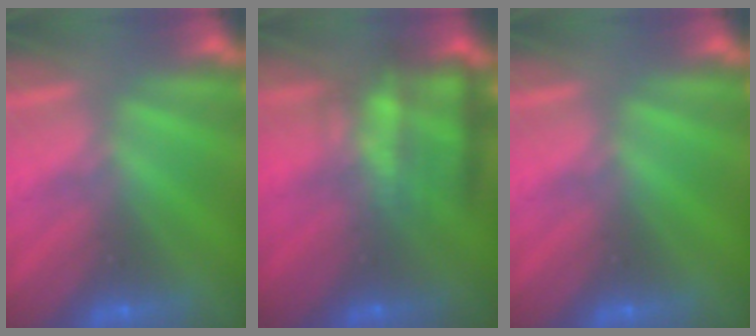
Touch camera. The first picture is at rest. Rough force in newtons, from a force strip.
{"total": 7.2}
{"total": 0.0}